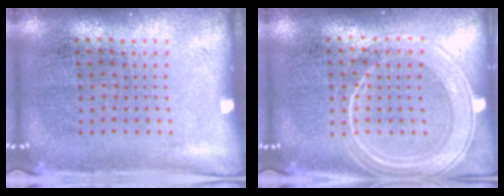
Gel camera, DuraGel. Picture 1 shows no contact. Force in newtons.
{"total": 1.9, "press": 1.8, "slide": 0.3}